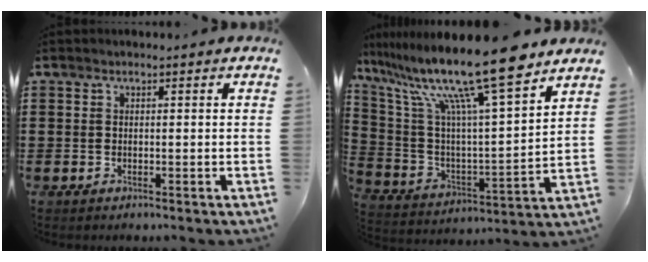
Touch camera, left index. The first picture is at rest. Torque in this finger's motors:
{"motor_torque": [2.01, 0.13, 1.05, 0.21]}